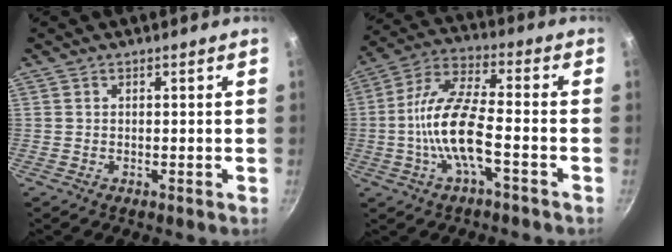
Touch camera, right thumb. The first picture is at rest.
{"total": 12.9, "force": [-2.8, 4.2, 11.9], "torque": [-0.255, 0.040, -0.055]}